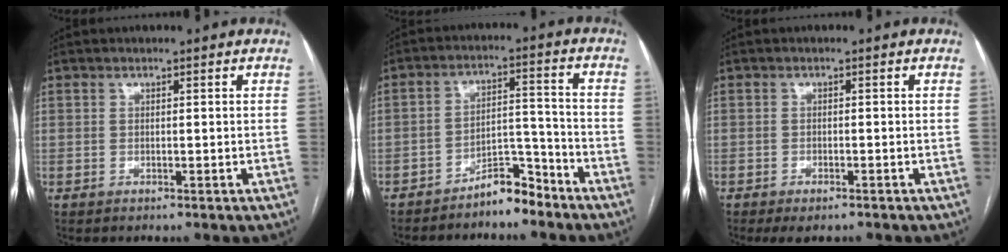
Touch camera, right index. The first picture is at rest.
{"total": 6.1, "force": [-5.3, 1.7, 2.5], "torque": [-0.033, 0.019, -0.091]}
{"total": 2.9, "force": [-2.2, 1.0, 1.6], "torque": [-0.023, -0.005, -0.028]}